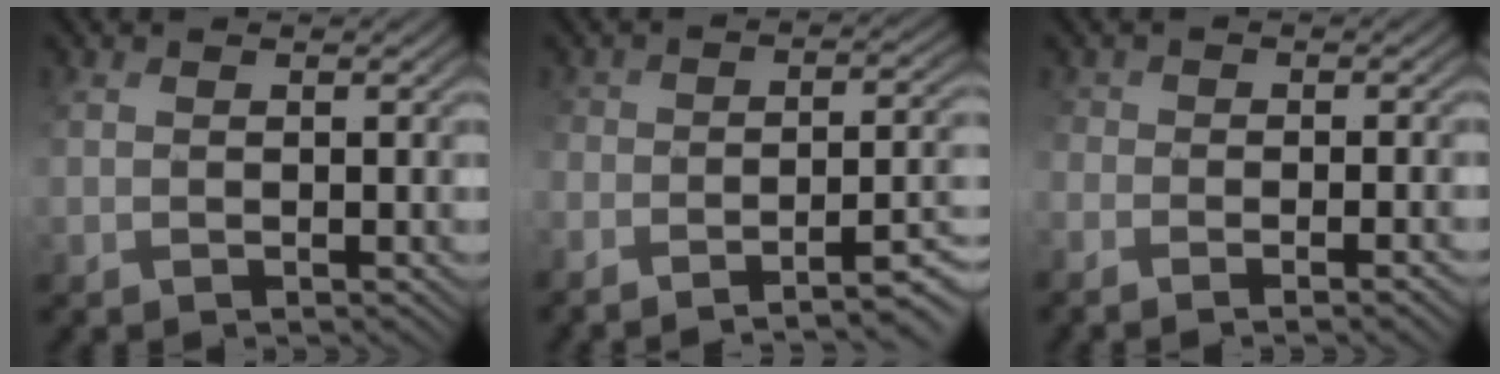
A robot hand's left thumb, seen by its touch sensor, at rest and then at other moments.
{"total": 8.6, "force": [-6.4, 2.1, 5.4], "torque": [-0.075, -0.007, -0.094]}
{"total": 5.4, "force": [-3.2, 2.4, 3.7], "torque": [-0.052, -0.008, -0.038]}